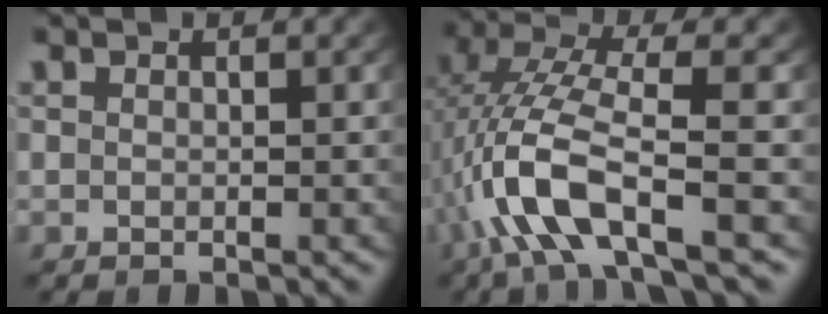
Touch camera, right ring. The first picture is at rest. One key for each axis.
{"total": 7.3, "fx": -1.6, "fy": 3.1, "fz": 6.4, "tx": -0.174, "ty": -0.024, "tz": -0.015}